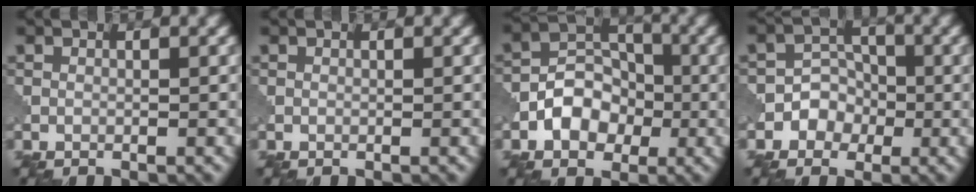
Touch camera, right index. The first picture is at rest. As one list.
[{"total": 0.0}, {"total": 4.5, "force": [-1.6, 3.4, 2.4], "torque": [-0.031, 0.006, -0.030]}, {"total": 2.9, "force": [-1.1, 2.5, 0.8], "torque": [0.013, 0.008, -0.035]}]